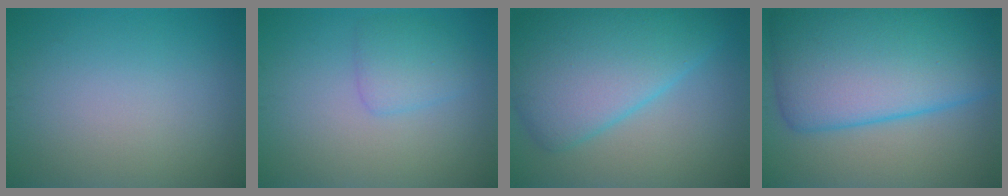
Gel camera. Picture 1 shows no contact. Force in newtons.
{"total": 2.2, "press": 2.2, "slide": 0.1}
{"total": 9.1, "press": 9.1, "slide": 0.0}
{"total": 13.2, "press": 13.2, "slide": 0.6}